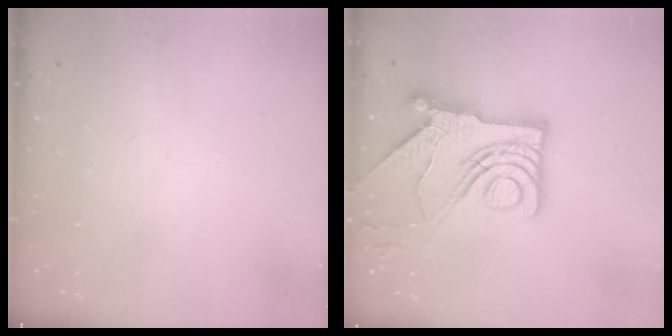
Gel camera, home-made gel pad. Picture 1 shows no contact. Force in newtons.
{"total": 13.8, "press": 13.7, "slide": 1.8}